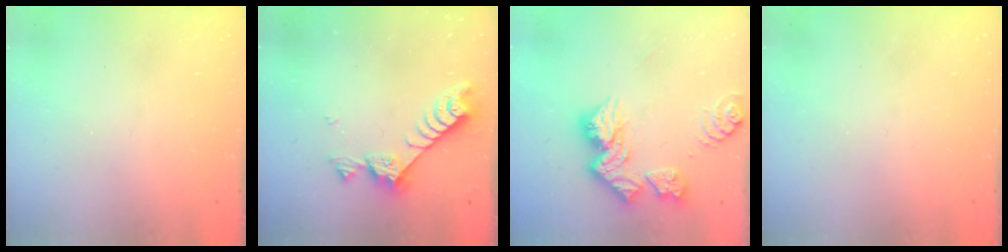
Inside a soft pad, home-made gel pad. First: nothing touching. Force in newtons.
{"total": 8.5, "press": 8.4, "slide": 1.4}
{"total": 13.1, "press": 13.0, "slide": 1.4}
{"total": 0.0}